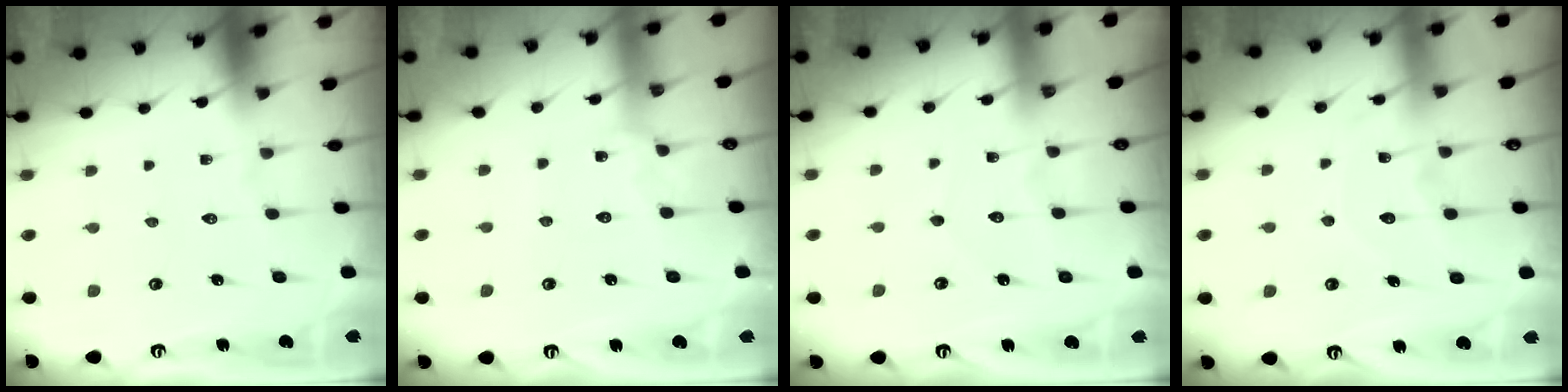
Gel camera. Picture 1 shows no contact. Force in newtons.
{"total": 2.0, "press": 2.0, "slide": 0.2}
{"total": 3.0, "press": 3.0, "slide": 0.3}
{"total": 8.8, "press": 8.8, "slide": 0.9}